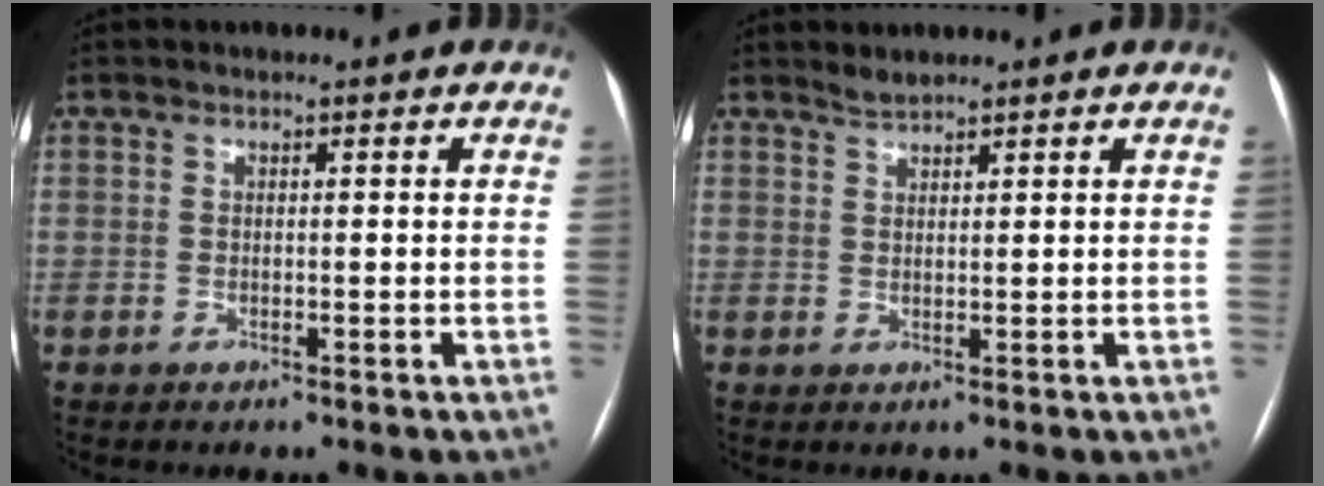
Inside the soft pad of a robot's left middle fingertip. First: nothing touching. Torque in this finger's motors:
{"motor_torque": [0.12, -0.11, 0.03, 0.01]}